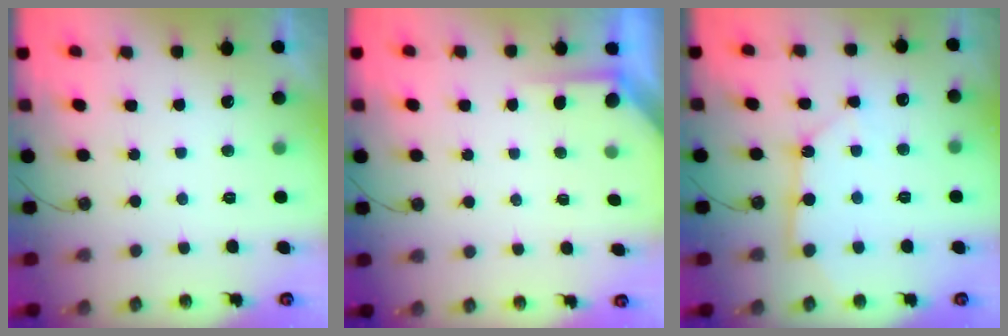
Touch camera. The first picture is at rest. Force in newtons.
{"total": 1.5, "press": 1.5, "slide": 0.3}
{"total": 8.1, "press": 8.0, "slide": 0.8}